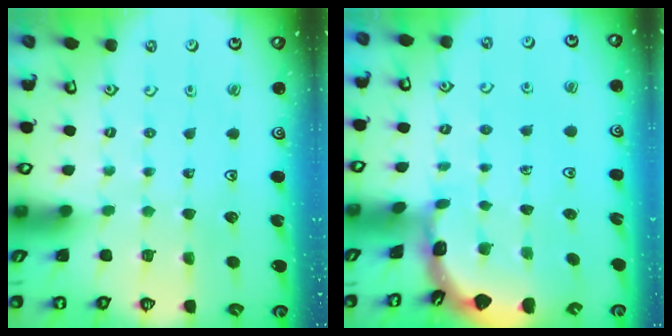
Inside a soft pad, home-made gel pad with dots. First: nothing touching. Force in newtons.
{"total": 1.8, "press": 1.8, "slide": 0.1}